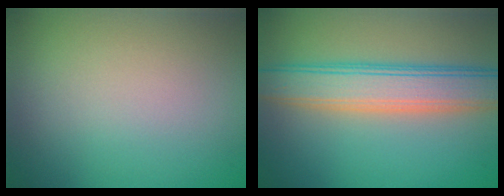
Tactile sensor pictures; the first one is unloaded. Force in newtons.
{"total": 6.3, "press": 6.3, "slide": 0.2}